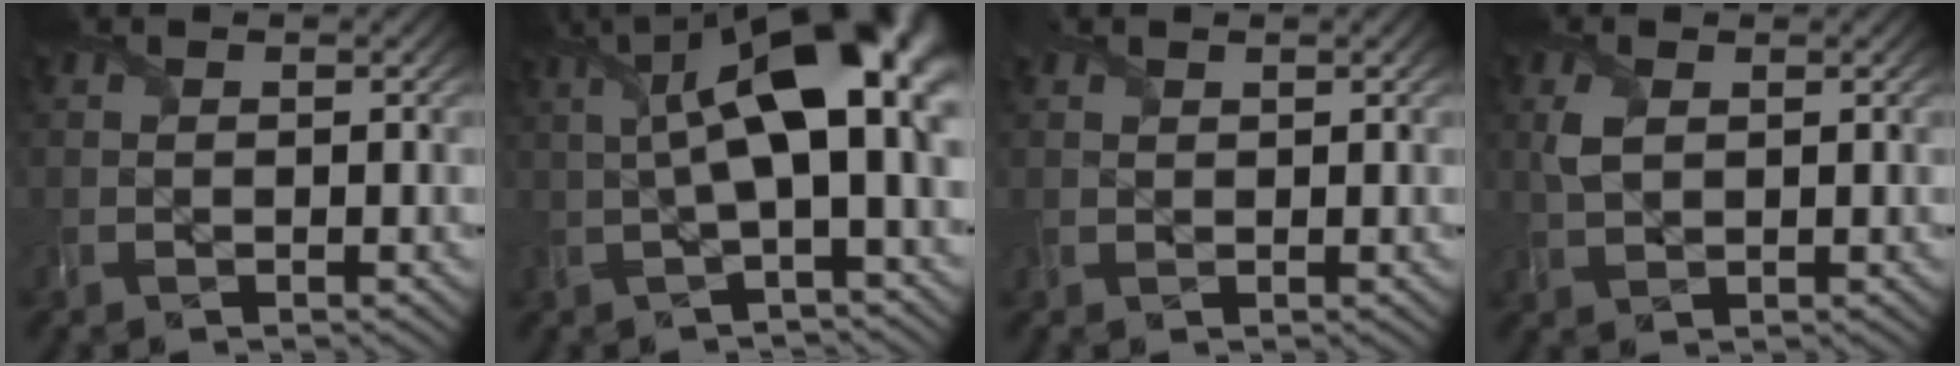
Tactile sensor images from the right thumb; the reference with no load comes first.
{"total": 14.3, "force": [2.4, 5.1, 13.2], "torque": [-0.215, 0.011, 0.041]}
{"total": 1.3, "force": [0.9, 0.8, 0.4], "torque": [-0.016, 0.002, 0.020]}
{"total": 2.7, "force": [0.8, 1.5, 2.1], "torque": [-0.058, 0.000, 0.017]}